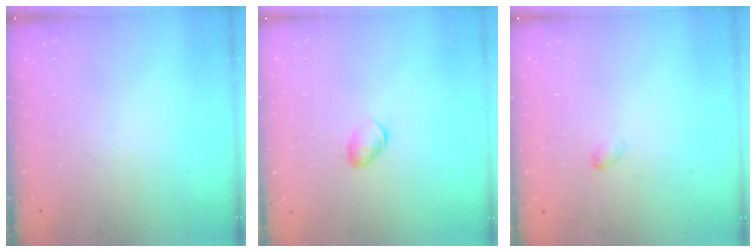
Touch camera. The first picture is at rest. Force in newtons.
{"total": 7.0, "press": 6.9, "slide": 1.1}
{"total": 2.7, "press": 2.7, "slide": 0.5}